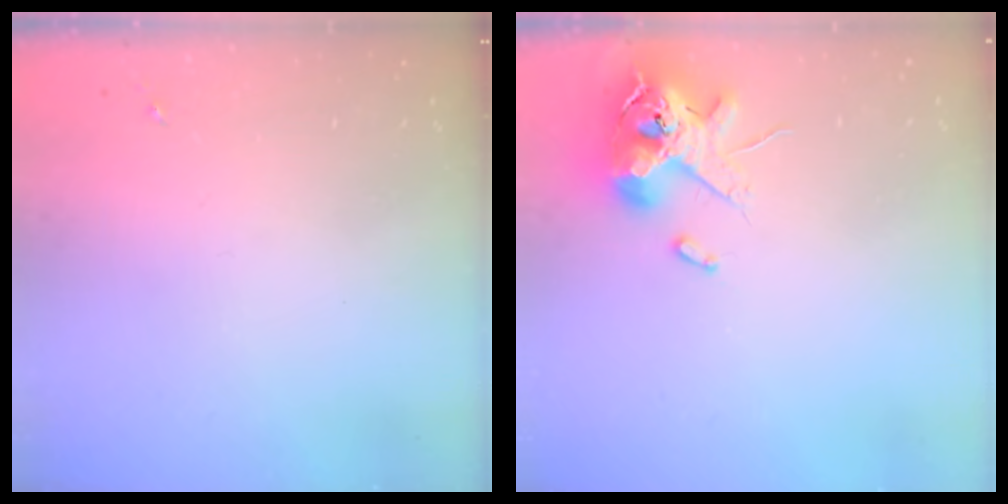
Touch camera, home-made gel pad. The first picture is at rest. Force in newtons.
{"total": 12.9, "press": 12.7, "slide": 2.2}